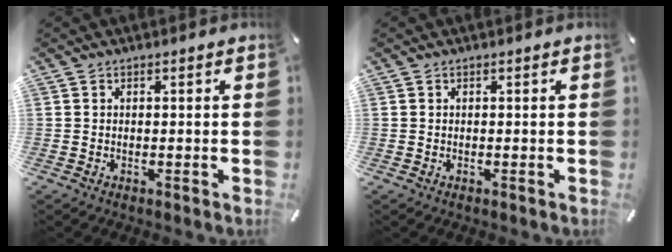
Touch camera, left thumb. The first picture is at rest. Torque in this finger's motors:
{"motor_torque": [-0.04, -0.04, 0.05, 0.02, 0.00]}